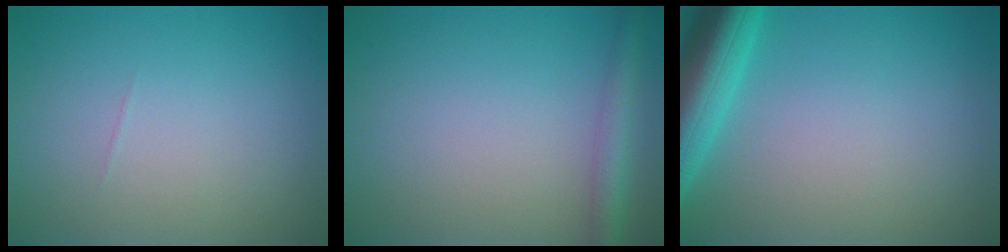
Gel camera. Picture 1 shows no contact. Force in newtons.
{"total": 2.9, "press": 2.9, "slide": 0.1}
{"total": 6.3, "press": 6.3, "slide": 0.4}